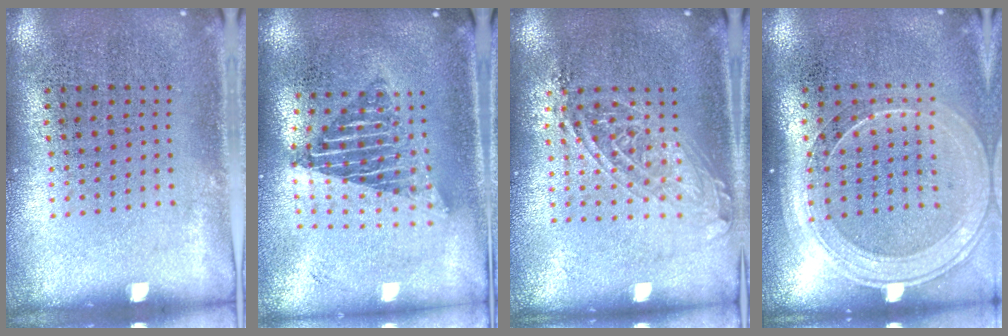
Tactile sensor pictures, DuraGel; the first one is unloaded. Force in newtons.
{"total": 1.9, "press": 1.5, "slide": 1.1}
{"total": 1.5, "press": 1.2, "slide": 0.9}
{"total": 1.8, "press": 1.6, "slide": 0.8}